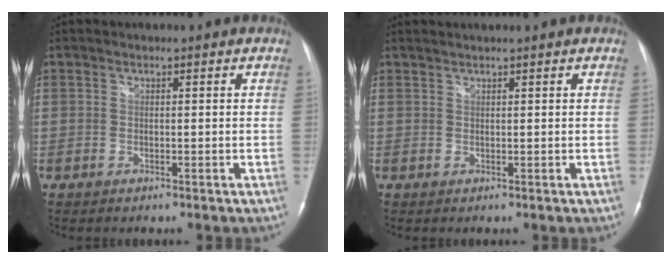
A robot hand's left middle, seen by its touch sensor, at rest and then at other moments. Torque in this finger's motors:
{"motor_torque": [0.05, 0.06, 0.00, 0.00]}